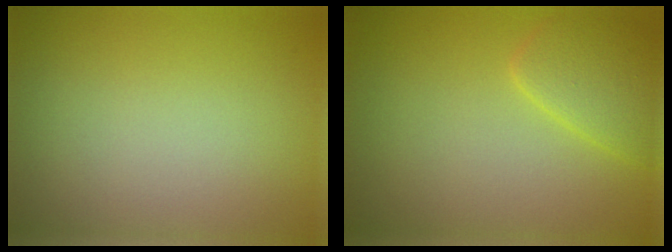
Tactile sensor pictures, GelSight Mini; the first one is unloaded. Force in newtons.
{"total": 2.9, "press": 2.9, "slide": 0.2}